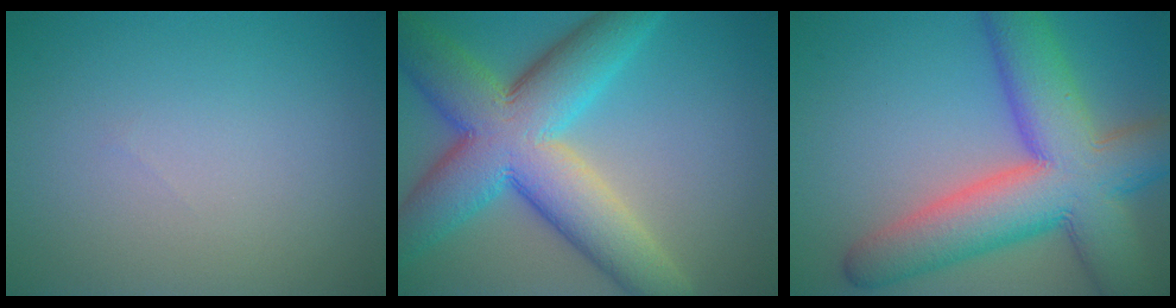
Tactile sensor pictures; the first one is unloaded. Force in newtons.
{"total": 12.0, "press": 12.0, "slide": 0.2}
{"total": 12.3, "press": 12.3, "slide": 0.5}